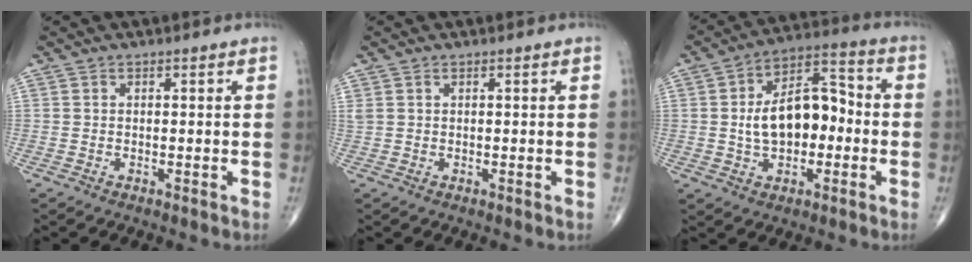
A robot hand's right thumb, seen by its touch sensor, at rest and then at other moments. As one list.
[{"total": 0.8, "force": [0.5, 0.4, 0.5], "torque": [-0.012, 0.013, 0.013]}, {"total": 13.9, "force": [-0.7, 8.2, 11.3], "torque": [-0.163, 0.039, -0.016]}]